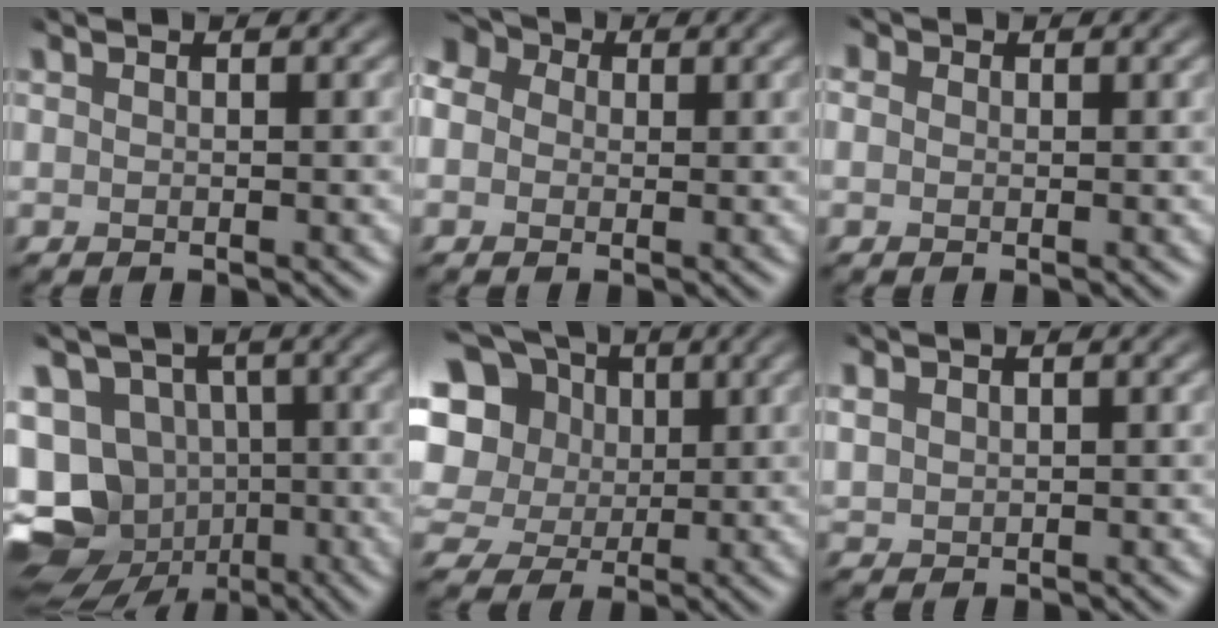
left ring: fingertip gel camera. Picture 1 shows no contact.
{"total": 5.6, "force": [1.6, 4.6, 2.7], "torque": [-0.077, 0.020, 0.016]}
{"total": 0.9, "force": [0.1, 0.9, -0.1], "torque": [-0.005, -0.001, 0.006]}
{"total": 14.6, "force": [-5.3, 12.4, 5.6], "torque": [-0.117, -0.022, -0.092]}
{"total": 13.4, "force": [3.3, 11.4, 6.1], "torque": [-0.162, 0.042, 0.052]}
{"total": 0.7, "force": [0.6, 0.4, 0.2], "torque": [-0.012, 0.006, 0.023]}